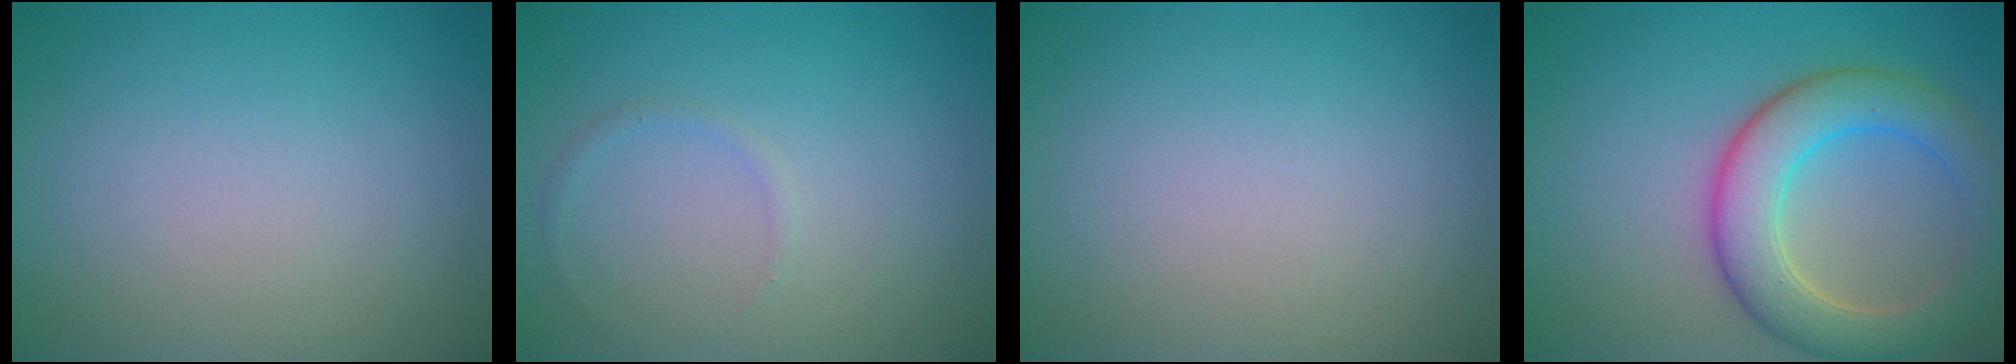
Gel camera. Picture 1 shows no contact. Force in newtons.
{"total": 0.6, "press": 0.6, "slide": 0.0}
{"total": 0.0}
{"total": 6.5, "press": 6.5, "slide": 0.2}